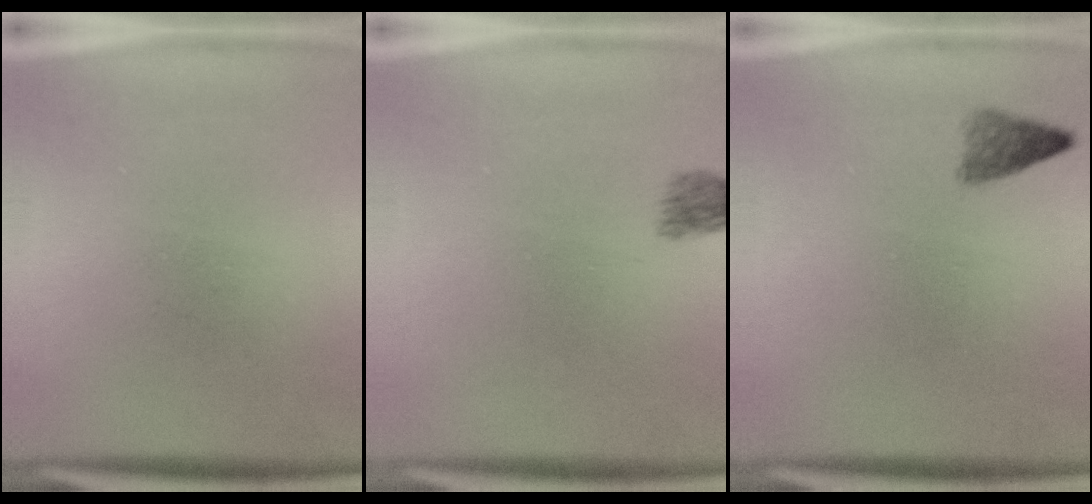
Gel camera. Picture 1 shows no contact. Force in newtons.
{"total": 2.1}
{"total": 1.9}